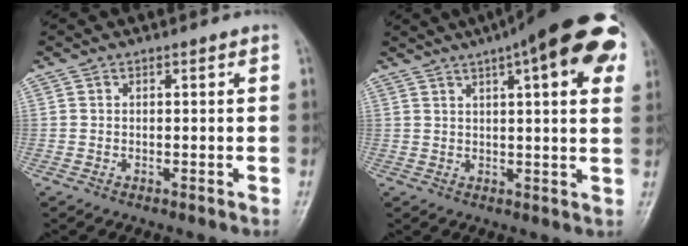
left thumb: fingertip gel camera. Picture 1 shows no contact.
{"total": 20.4, "force": [9.6, 5.4, 17.2], "torque": [-0.229, 0.015, 0.125]}